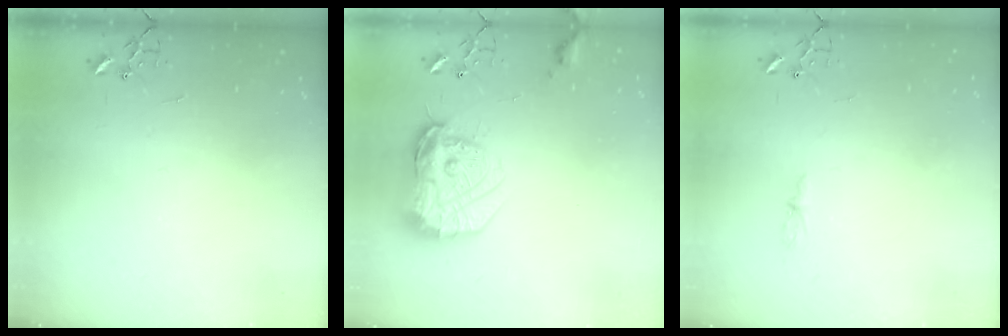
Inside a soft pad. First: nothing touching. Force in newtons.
{"total": 18.2, "press": 18.2, "slide": 1.5}
{"total": 4.4, "press": 4.3, "slide": 0.5}